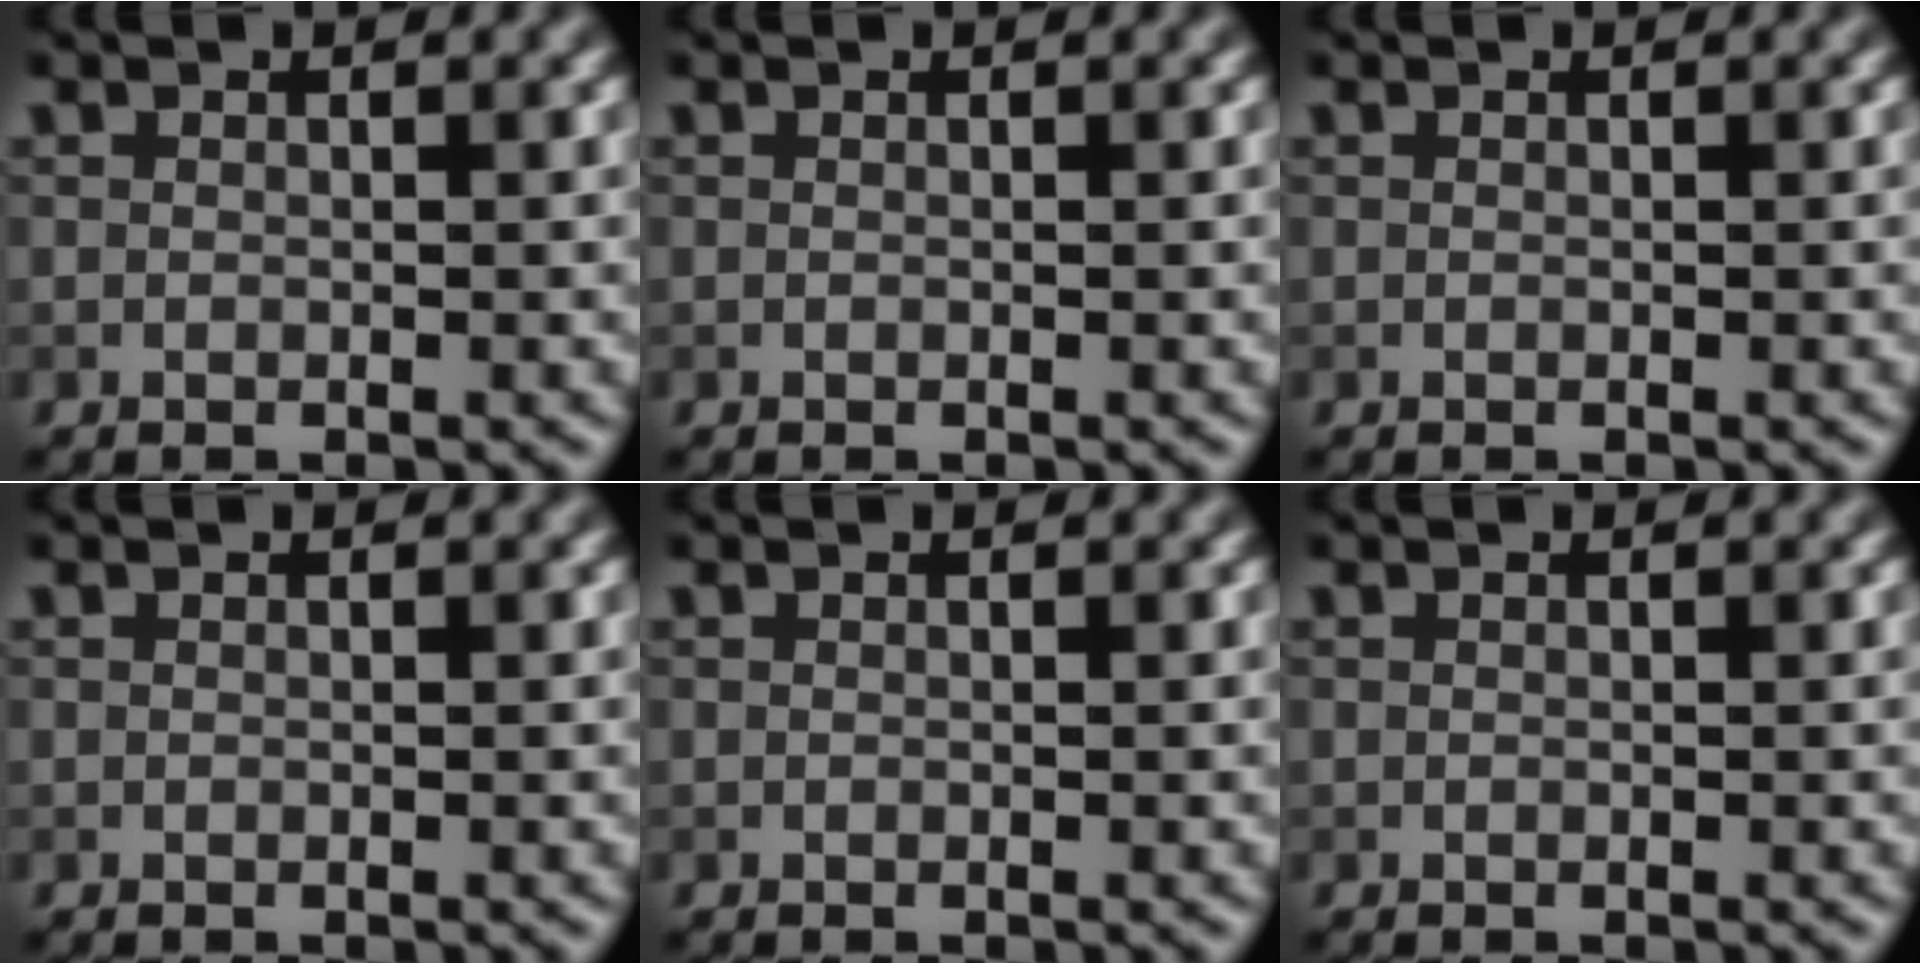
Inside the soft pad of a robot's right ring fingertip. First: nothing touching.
{"total": 0.0}
{"total": 0.0}
{"total": 0.0}
{"total": 0.0}
{"total": 0.0}